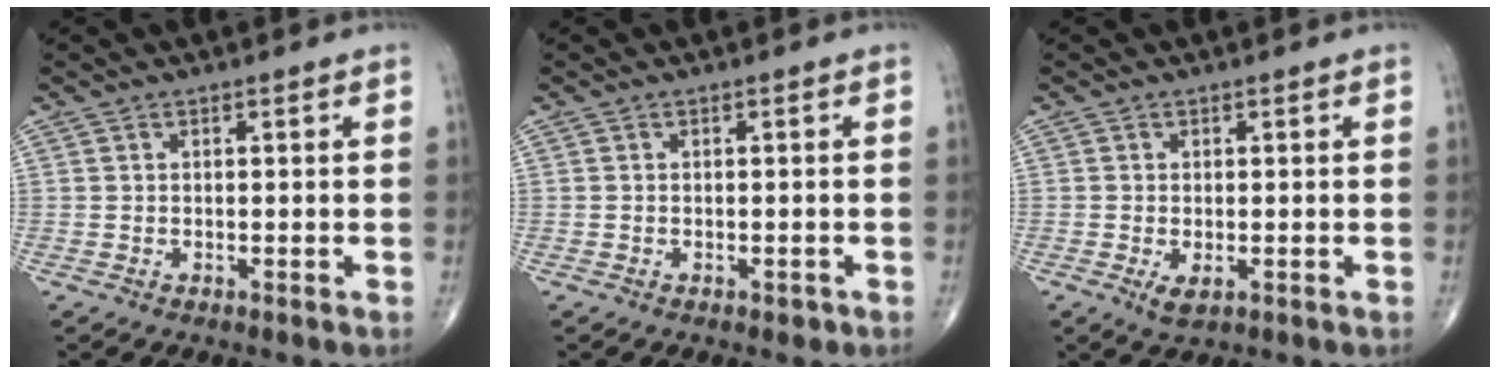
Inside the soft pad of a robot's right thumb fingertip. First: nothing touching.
{"total": 0.9, "force": [-0.5, 0.5, 0.5], "torque": [-0.005, 0.000, -0.006]}
{"total": 2.4, "force": [-0.7, 1.2, 2.0], "torque": [-0.039, -0.006, -0.010]}